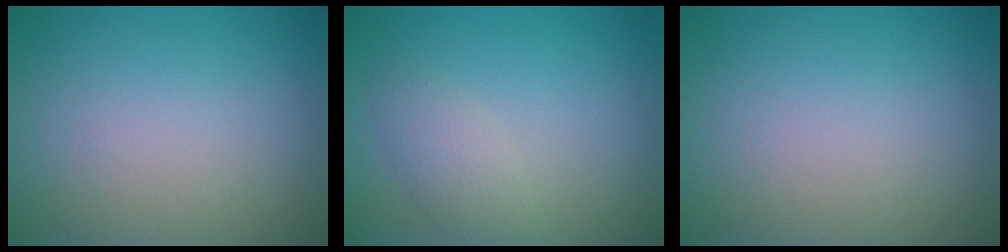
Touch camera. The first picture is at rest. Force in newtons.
{"total": 2.1, "press": 2.1, "slide": 0.1}
{"total": 0.0}